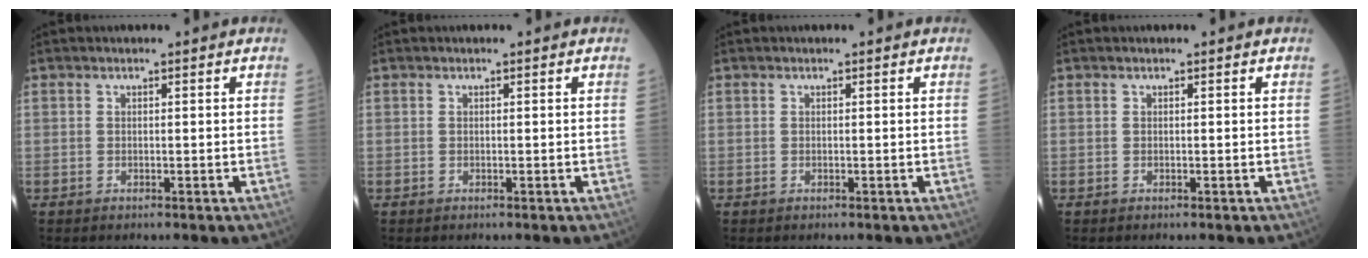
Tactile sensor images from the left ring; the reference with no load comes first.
{"total": 0.0}
{"total": 0.0}
{"total": 0.0}